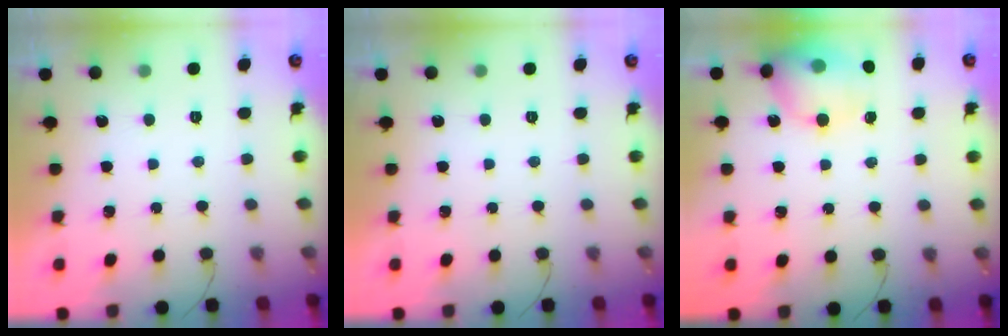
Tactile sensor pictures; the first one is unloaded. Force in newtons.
{"total": 0.0}
{"total": 15.0, "press": 14.8, "slide": 2.6}